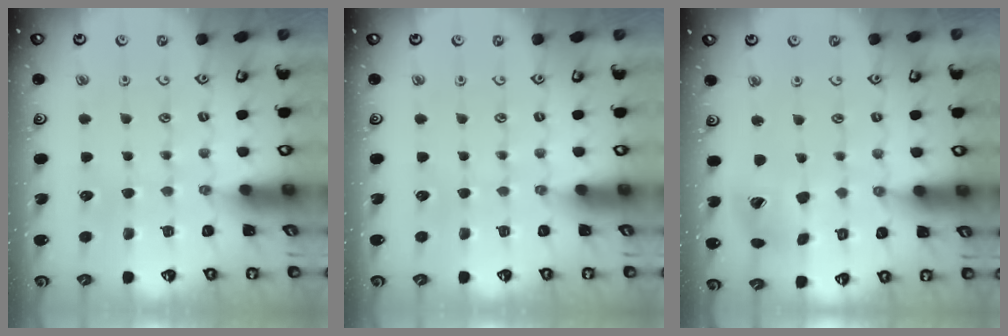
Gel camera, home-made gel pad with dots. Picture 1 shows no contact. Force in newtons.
{"total": 0.0}
{"total": 12.4, "press": 12.4, "slide": 1.5}